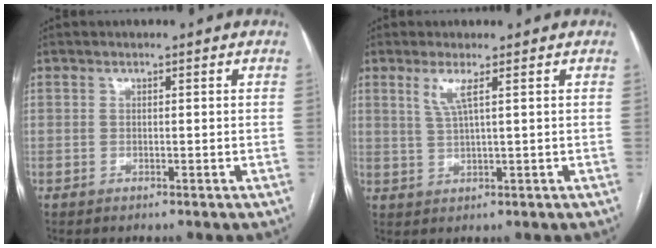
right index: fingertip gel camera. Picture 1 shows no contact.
{"total": 3.1, "force": [1.5, -0.2, 2.8], "torque": [-0.063, -0.004, 0.032]}